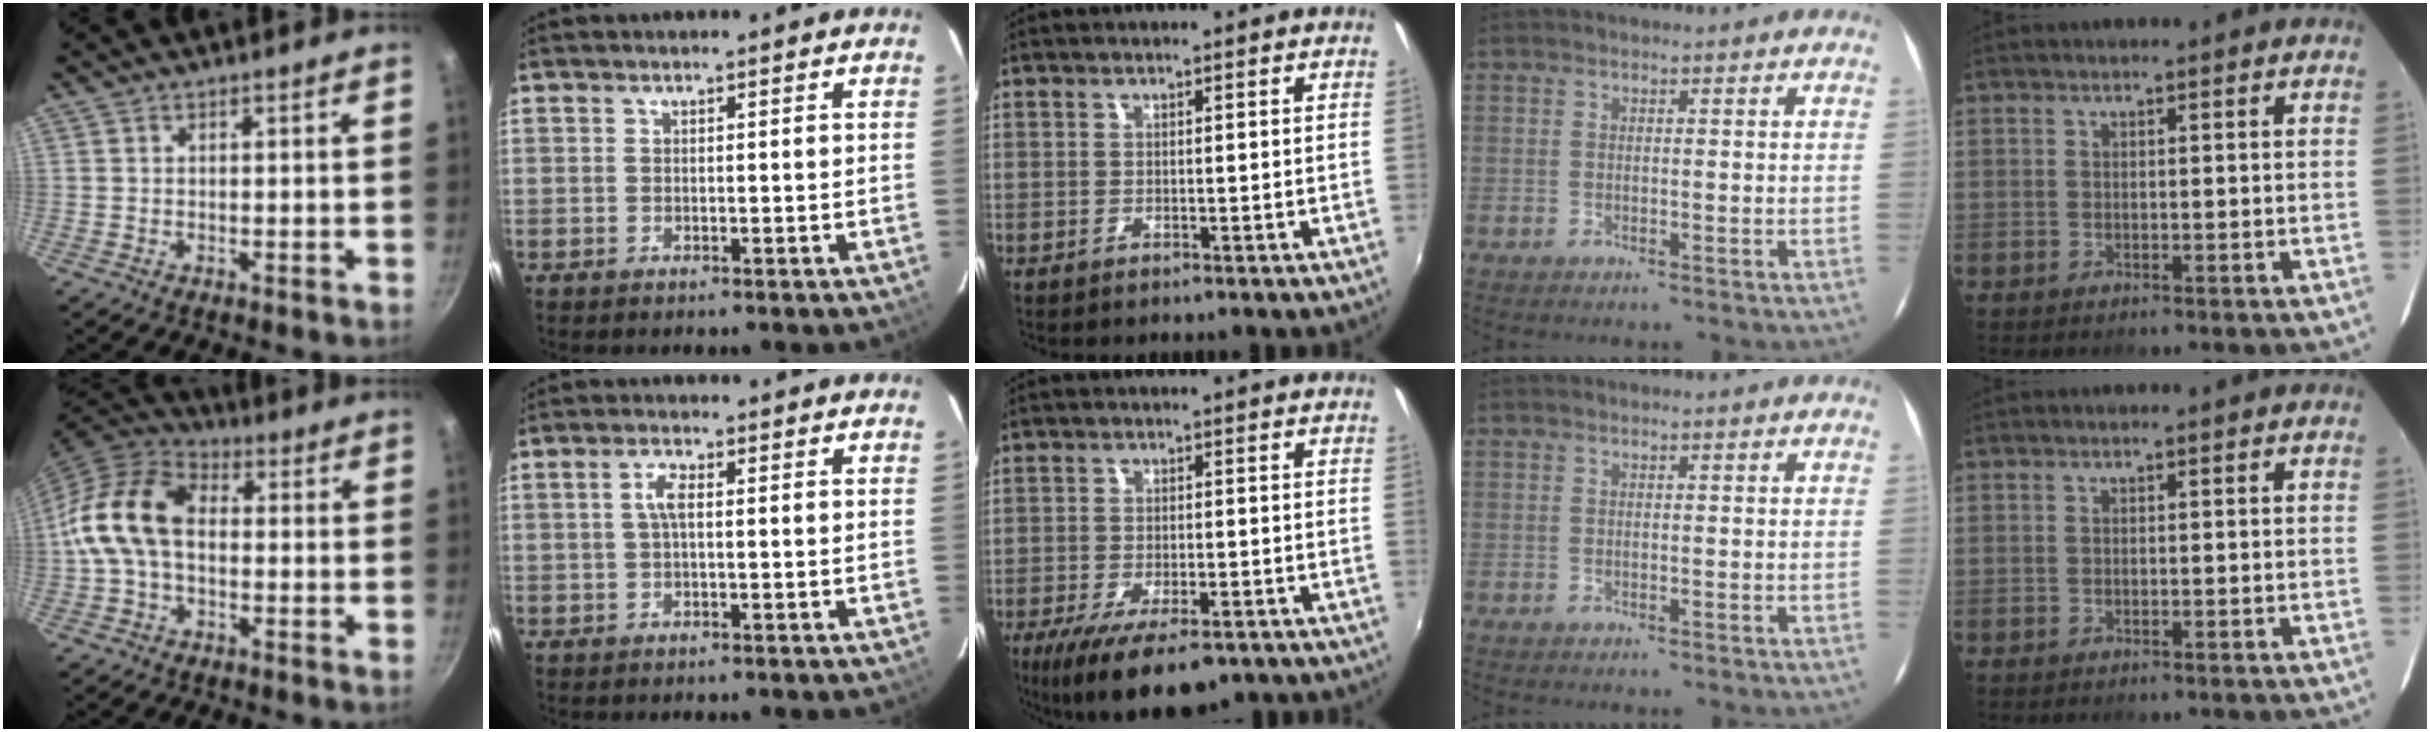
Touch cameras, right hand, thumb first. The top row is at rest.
{"thumb": {"total": 13.4, "force": [-0.3, 9.1, 9.9], "torque": [-0.170, 0.035, -0.026]}, "index": {"total": 2.8, "force": [0.2, 0.9, 2.6], "torque": [-0.055, 0.007, 0.003]}, "middle": {"total": 13.2, "force": [-8.6, 5.1, 8.8], "torque": [-0.176, -0.040, -0.133]}}